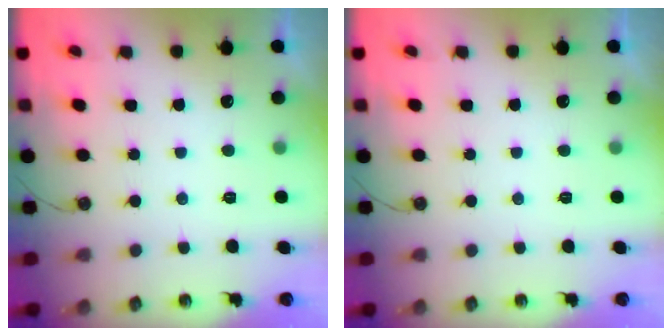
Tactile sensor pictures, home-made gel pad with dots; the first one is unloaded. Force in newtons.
{"total": 0.0}